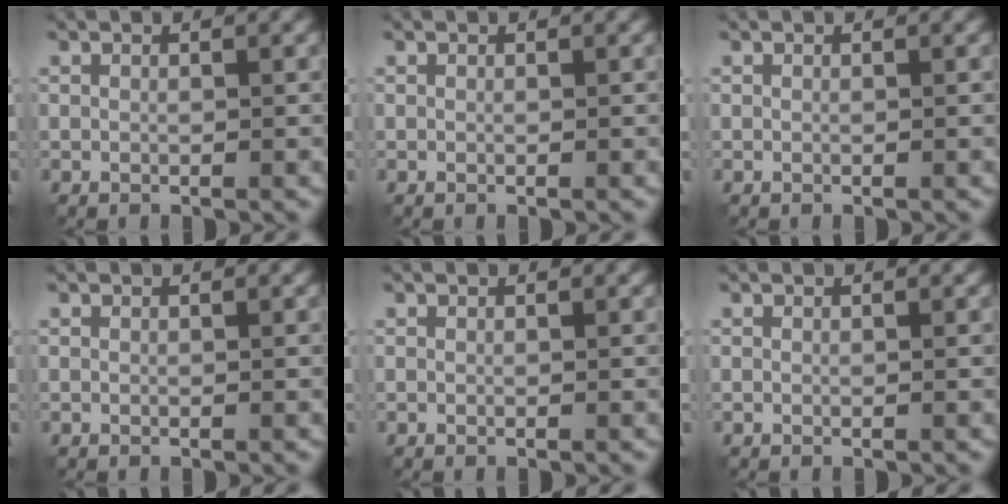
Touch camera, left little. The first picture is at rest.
{"total": 0.0}
{"total": 0.0}
{"total": 0.0}
{"total": 0.0}
{"total": 0.0}